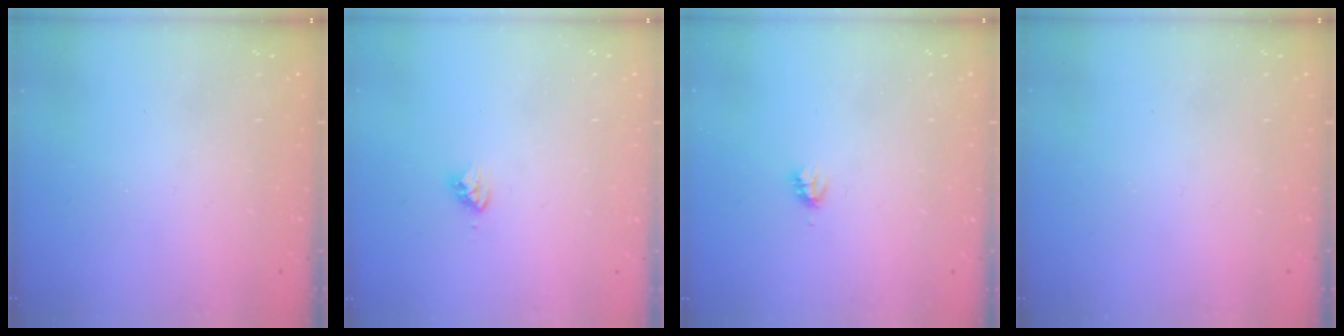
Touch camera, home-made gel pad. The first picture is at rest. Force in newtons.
{"total": 3.4, "press": 3.3, "slide": 0.2}
{"total": 2.2, "press": 2.2, "slide": 0.3}
{"total": 0.0}